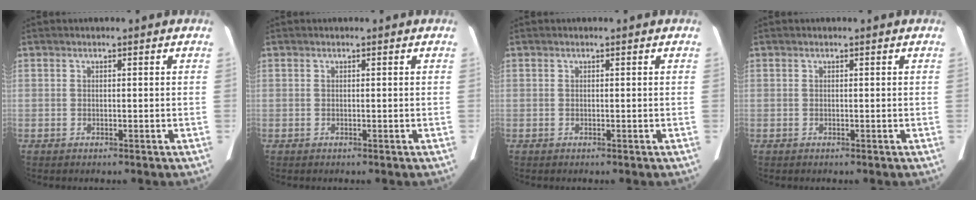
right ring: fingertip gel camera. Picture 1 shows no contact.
{"total": 0.0}
{"total": 0.0}
{"total": 0.0}